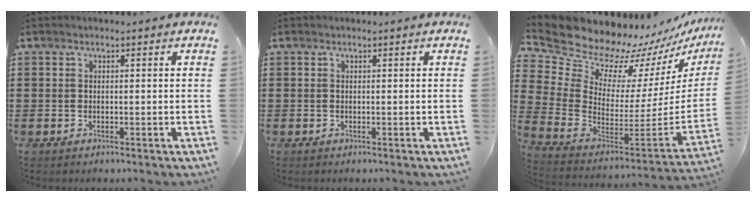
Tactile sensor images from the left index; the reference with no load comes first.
{"total": 0.0}
{"total": 9.9, "force": [9.0, 4.0, 0.9], "torque": [-0.084, -0.084, 0.160]}